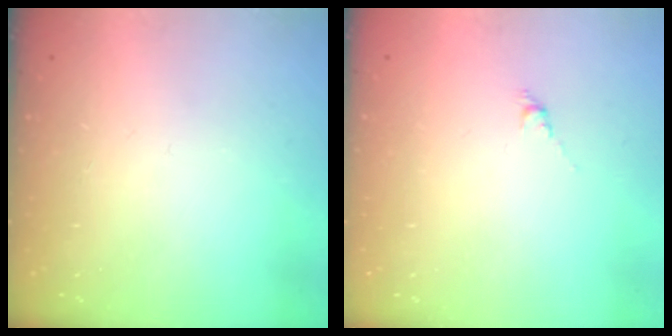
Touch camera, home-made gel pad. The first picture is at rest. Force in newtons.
{"total": 0.0}